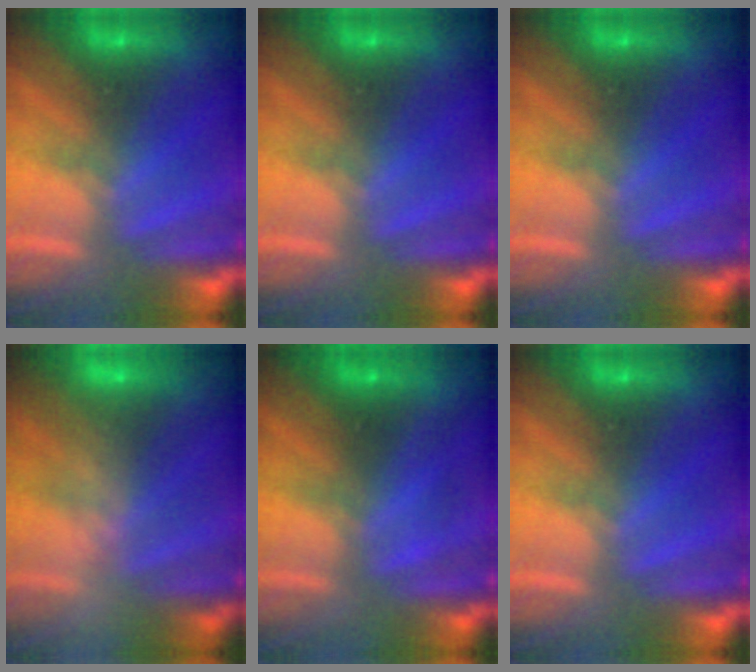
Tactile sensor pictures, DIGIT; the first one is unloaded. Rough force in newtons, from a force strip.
{"total": 0.0}
{"total": 0.0}
{"total": 2.6}
{"total": 1.8}
{"total": 0.0}